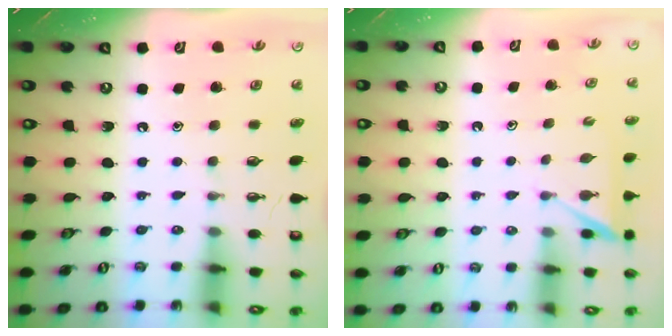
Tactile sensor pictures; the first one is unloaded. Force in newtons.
{"total": 3.0, "press": 3.0, "slide": 0.4}